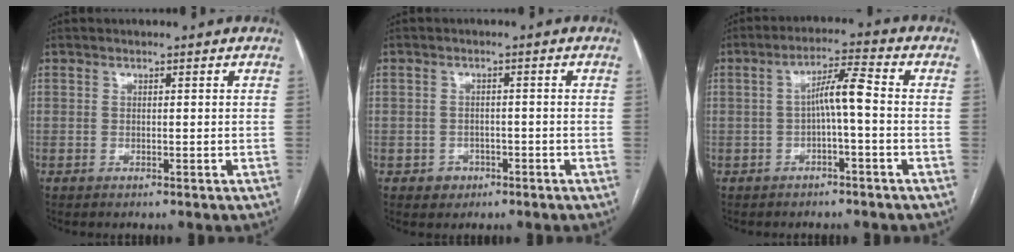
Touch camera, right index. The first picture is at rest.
{"total": 2.6, "force": [-1.2, 2.3, 0.5], "torque": [0.000, 0.010, -0.015]}
{"total": 5.3, "force": [-0.7, 0.3, 5.3], "torque": [-0.090, 0.021, -0.010]}